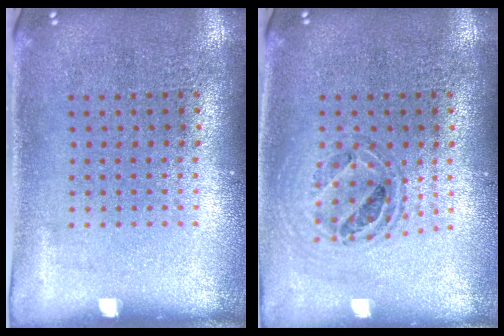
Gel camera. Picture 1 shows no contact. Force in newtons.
{"total": 0.7, "press": 0.7, "slide": 0.2}